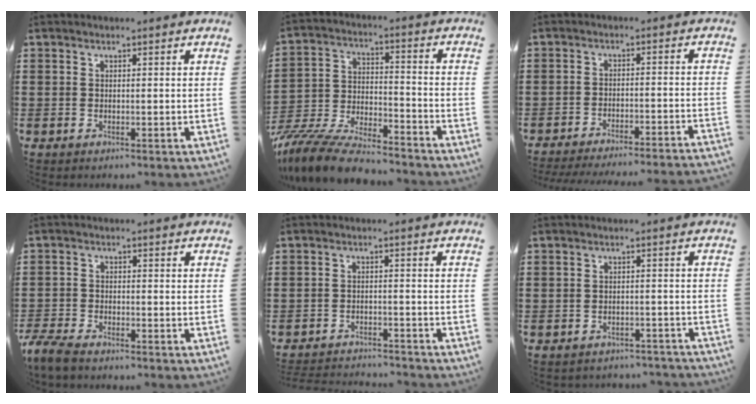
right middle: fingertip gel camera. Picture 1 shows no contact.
{"total": 10.2, "force": [-9.6, 1.2, 3.3], "torque": [-0.072, 0.014, -0.192]}
{"total": 3.7, "force": [-3.6, -0.4, 0.8], "torque": [-0.014, -0.003, -0.075]}
{"total": 3.9, "force": [-3.6, 0.7, 1.4], "torque": [-0.051, -0.007, -0.080]}
{"total": 2.8, "force": [-2.8, 0.2, 0.0], "torque": [-0.006, 0.000, -0.061]}
{"total": 2.3, "force": [-2.3, 0.2, 0.0], "torque": [-0.007, 0.002, -0.050]}